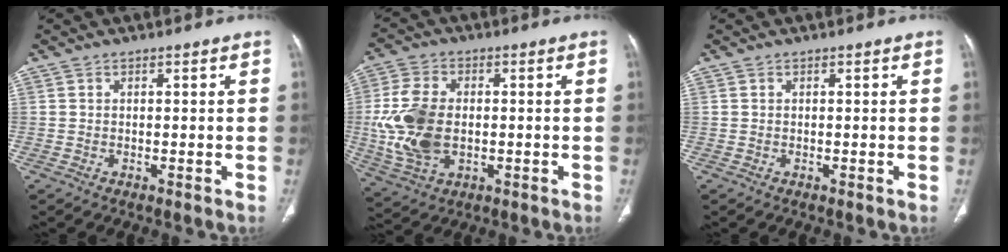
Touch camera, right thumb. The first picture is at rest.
{"total": 13.0, "force": [-0.8, 8.4, 9.9], "torque": [-0.210, 0.002, -0.008]}
{"total": 0.0}